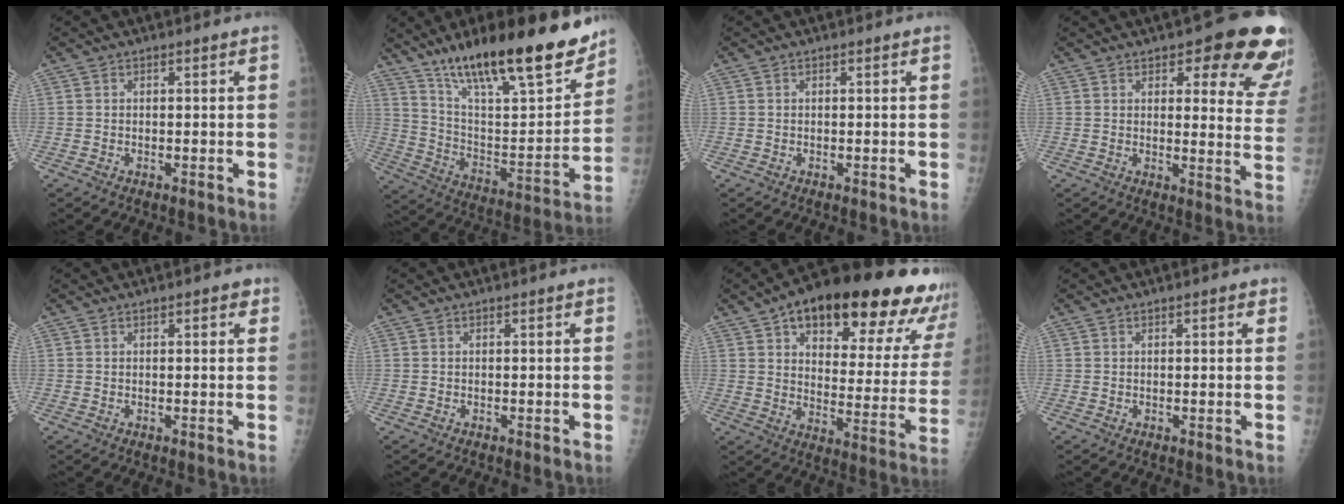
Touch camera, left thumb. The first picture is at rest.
{"total": 27.3, "force": [19.4, 6.7, 18.1], "torque": [-0.258, -0.071, 0.321]}
{"total": 0.0}
{"total": 16.5, "force": [10.2, 6.1, 11.5], "torque": [-0.083, -0.049, 0.104]}
{"total": 1.9, "force": [1.0, 0.8, 1.4], "torque": [-0.011, 0.000, 0.009]}
{"total": 0.0}
{"total": 28.9, "force": [18.5, 10.8, 19.4], "torque": [-0.227, -0.042, 0.250]}
{"total": 1.2, "force": [0.7, 0.5, 0.9], "torque": [-0.010, 0.000, 0.007]}